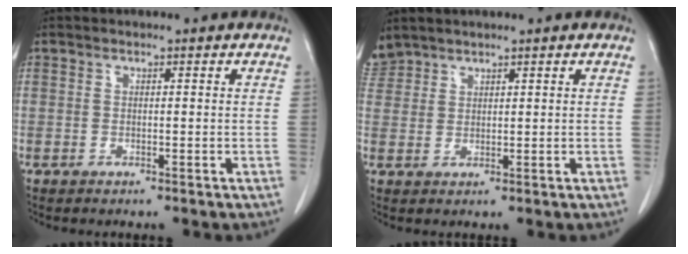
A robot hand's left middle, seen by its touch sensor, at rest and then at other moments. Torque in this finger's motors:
{"motor_torque": [0.35, -0.35, 0.04, 0.01]}